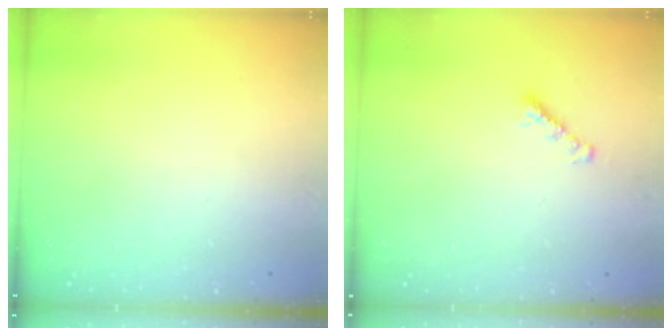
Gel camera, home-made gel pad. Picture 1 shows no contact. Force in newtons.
{"total": 2.5, "press": 2.5, "slide": 0.5}